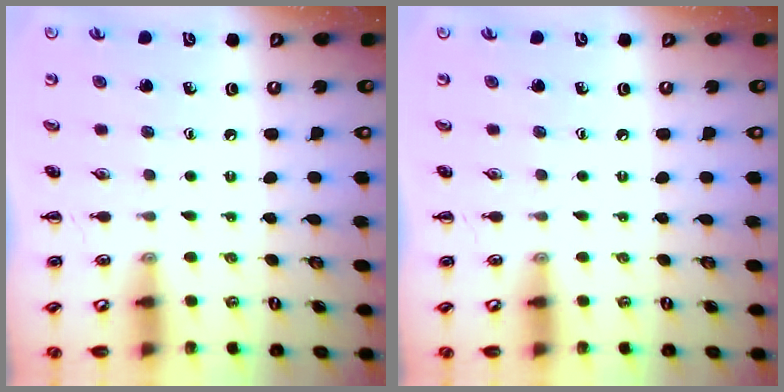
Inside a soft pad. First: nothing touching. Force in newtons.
{"total": 0.0}